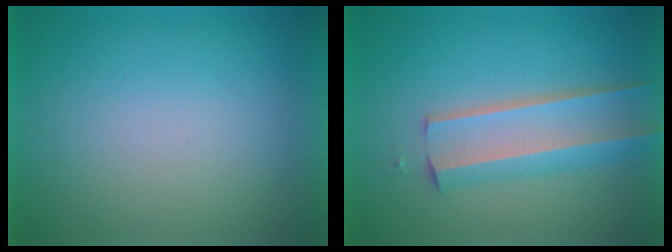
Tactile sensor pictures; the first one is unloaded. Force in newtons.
{"total": 4.3}